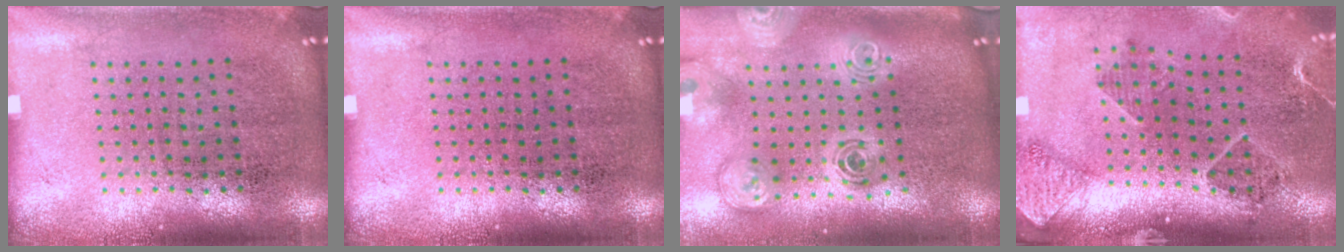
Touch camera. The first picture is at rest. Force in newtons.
{"total": 0.0}
{"total": 2.8, "press": 2.1, "slide": 1.9}
{"total": 1.4, "press": 1.4, "slide": 0.1}